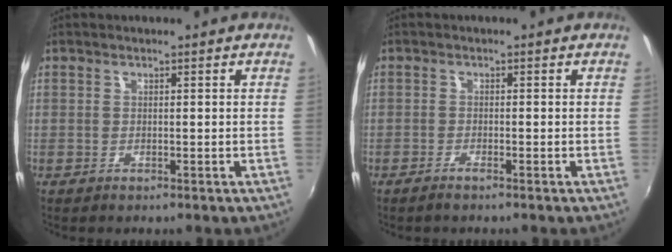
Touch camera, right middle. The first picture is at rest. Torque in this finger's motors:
{"motor_torque": [-0.14, -0.06, 0.02, 0.00]}